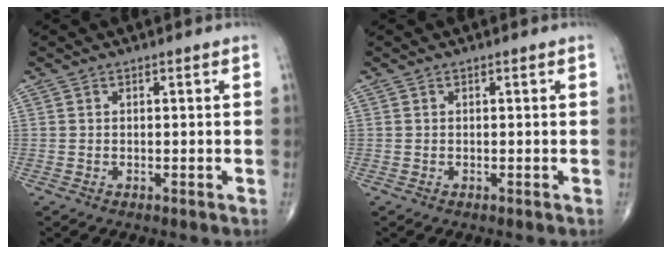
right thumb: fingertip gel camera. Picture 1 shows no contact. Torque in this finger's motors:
{"motor_torque": [0.00, 0.00, -0.01, 0.01, 0.01]}